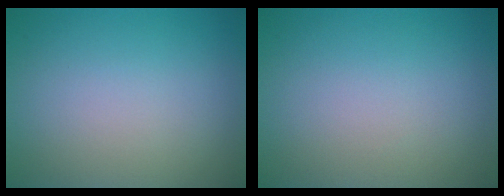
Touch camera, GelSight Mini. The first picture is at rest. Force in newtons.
{"total": 0.0}